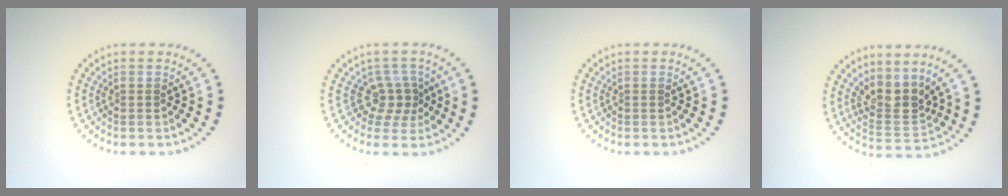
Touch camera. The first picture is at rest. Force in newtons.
{"total": 2.5, "press": 1.7, "slide": 1.9}
{"total": 0.0}
{"total": 3.2, "press": 2.5, "slide": 2.1}